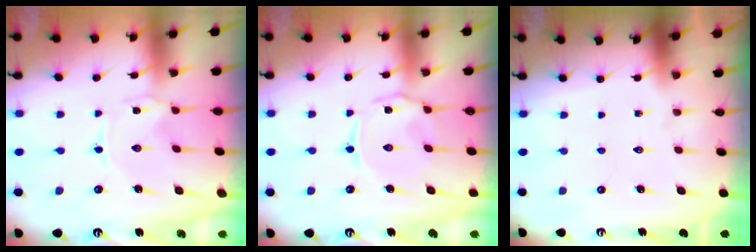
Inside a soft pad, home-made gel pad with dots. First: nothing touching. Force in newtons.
{"total": 3.0, "press": 3.0, "slide": 0.4}
{"total": 0.0}